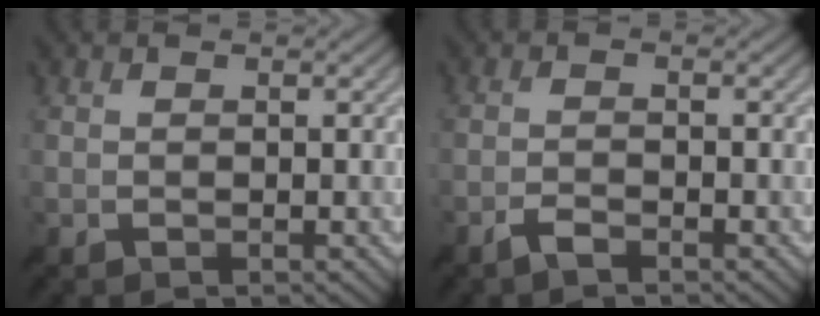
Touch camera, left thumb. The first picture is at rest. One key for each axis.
{"total": 1.7, "fx": -1.3, "fy": 0.3, "fz": 1.0, "tx": -0.023, "ty": 0.003, "tz": -0.033}